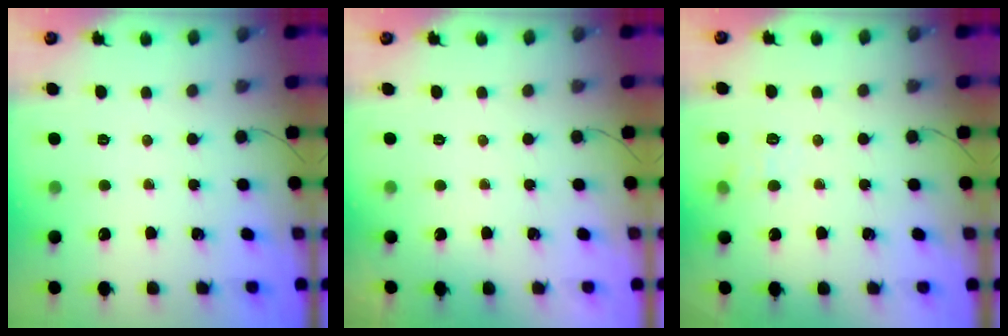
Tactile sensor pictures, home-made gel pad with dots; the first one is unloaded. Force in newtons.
{"total": 1.8, "press": 1.8, "slide": 0.3}
{"total": 6.8, "press": 6.6, "slide": 1.8}